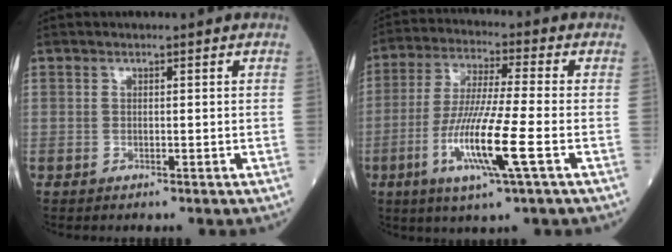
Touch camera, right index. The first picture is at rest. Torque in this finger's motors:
{"motor_torque": [1.51, -0.63, 0.96, 0.21]}